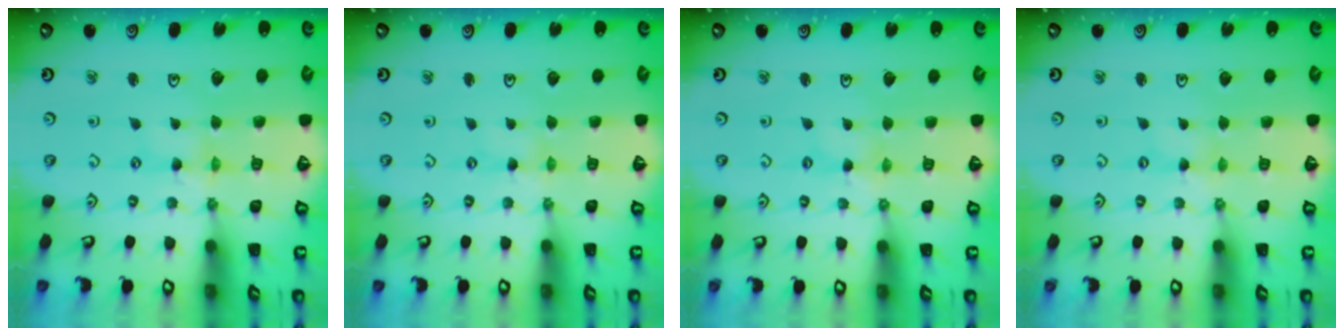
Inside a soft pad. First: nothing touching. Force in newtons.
{"total": 0.0}
{"total": 0.0}
{"total": 0.9, "press": 0.9, "slide": 0.1}